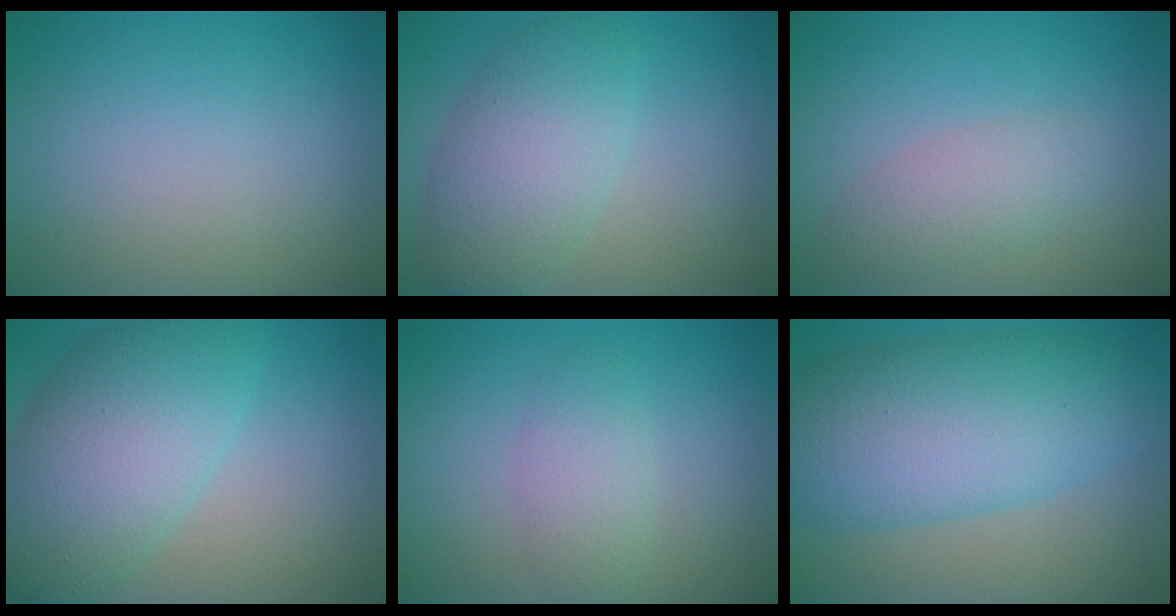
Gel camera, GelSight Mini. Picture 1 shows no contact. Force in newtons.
{"total": 5.6, "press": 5.6, "slide": 0.2}
{"total": 2.6, "press": 2.6, "slide": 0.1}
{"total": 8.3, "press": 8.3, "slide": 0.2}
{"total": 2.4, "press": 2.4, "slide": 0.1}
{"total": 10.1, "press": 10.1, "slide": 0.2}